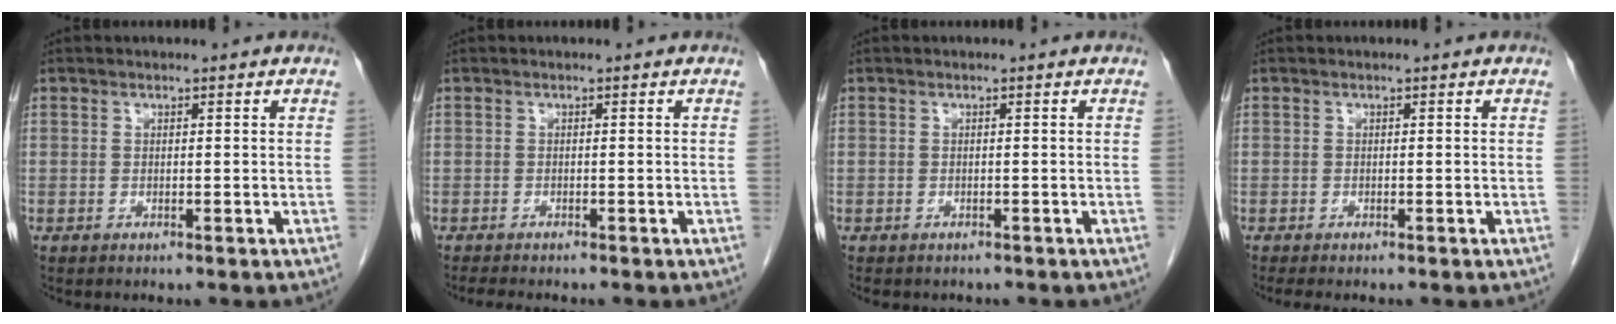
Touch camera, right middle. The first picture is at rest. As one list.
[{"total": 2.5, "force": [-2.2, 0.3, 1.1], "torque": [-0.021, -0.006, -0.033]}, {"total": 3.0, "force": [-2.5, 1.4, 0.8], "torque": [-0.011, -0.002, -0.030]}, {"total": 1.5, "force": [-1.3, 0.1, 0.8], "torque": [-0.012, -0.004, -0.017]}]